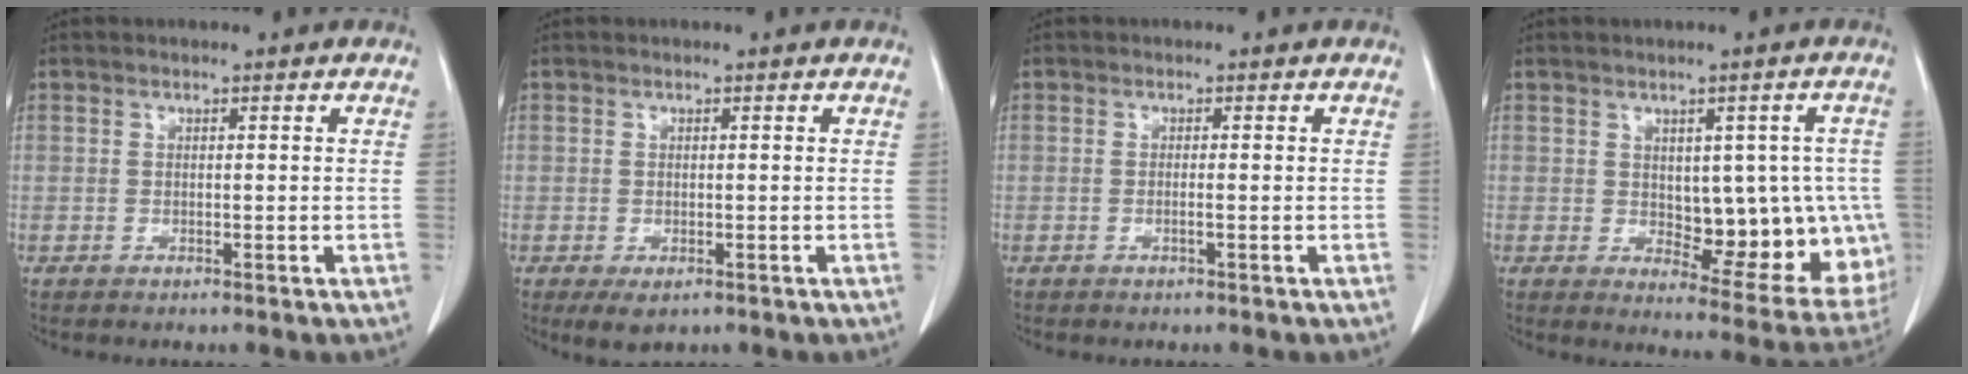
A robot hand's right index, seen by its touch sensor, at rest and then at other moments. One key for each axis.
{"total": 2.6, "fx": -1.2, "fy": 1.5, "fz": 1.7, "tx": -0.024, "ty": -0.005, "tz": -0.008}
{"total": 0.8, "fx": -0.3, "fy": -0.2, "fz": 0.7, "tx": -0.013, "ty": 0.001, "tz": -0.006}
{"total": 13.8, "fx": -0.9, "fy": 6.4, "fz": 12.2, "tx": -0.121, "ty": 0.011, "tz": 0.010}